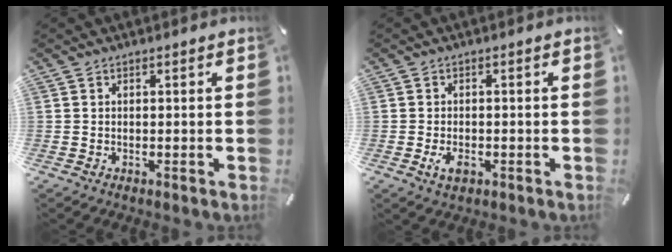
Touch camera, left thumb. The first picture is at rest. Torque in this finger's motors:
{"motor_torque": [-0.06, 0.75, 0.25, 0.01, 0.10]}